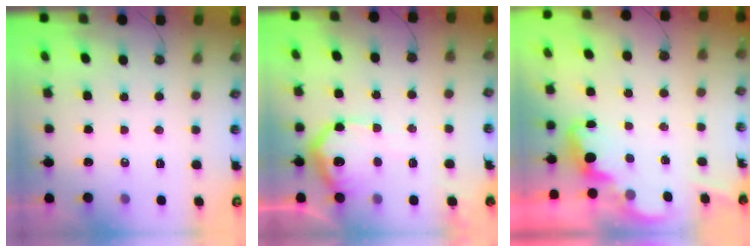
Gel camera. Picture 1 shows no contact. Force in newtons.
{"total": 15.3, "press": 15.3, "slide": 1.1}
{"total": 2.3, "press": 2.2, "slide": 0.5}